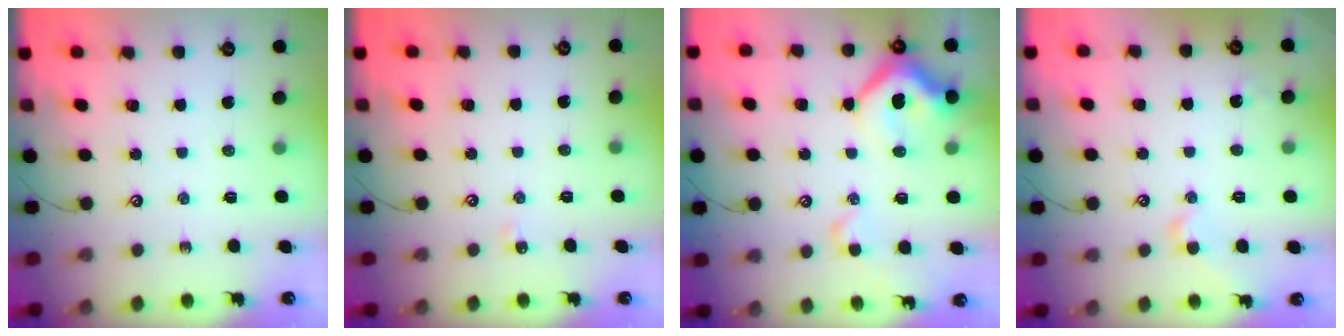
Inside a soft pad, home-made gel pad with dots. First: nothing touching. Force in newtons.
{"total": 2.9, "press": 2.9, "slide": 0.4}
{"total": 12.5, "press": 12.4, "slide": 1.8}
{"total": 3.0, "press": 2.9, "slide": 0.7}